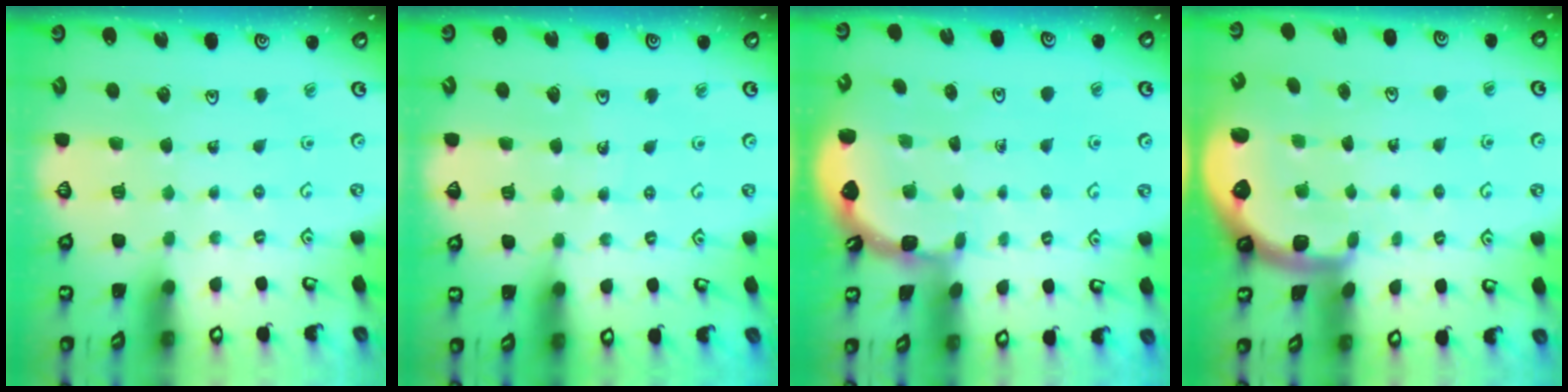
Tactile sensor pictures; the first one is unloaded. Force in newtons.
{"total": 3.2, "press": 3.2, "slide": 0.3}
{"total": 1.1, "press": 1.1, "slide": 0.1}
{"total": 2.4, "press": 2.3, "slide": 0.8}